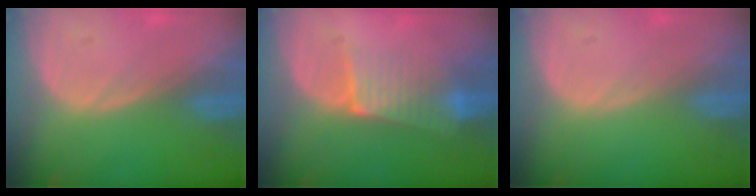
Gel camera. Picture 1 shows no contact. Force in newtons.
{"total": 6.6, "press": 5.9, "slide": 2.9}
{"total": 0.0}